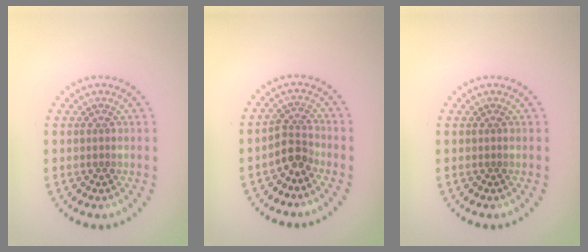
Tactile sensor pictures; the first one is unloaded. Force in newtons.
{"total": 2.3, "press": 1.8, "slide": 1.4}
{"total": 0.0}